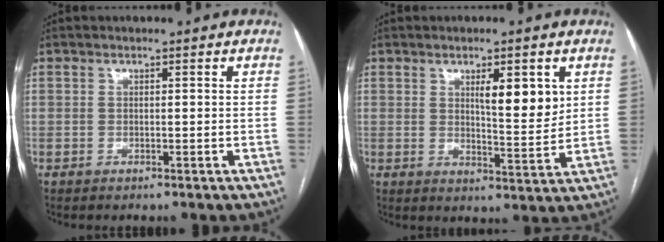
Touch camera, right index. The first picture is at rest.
{"total": 6.8, "force": [2.6, 1.5, 6.0], "torque": [-0.092, -0.011, 0.041]}